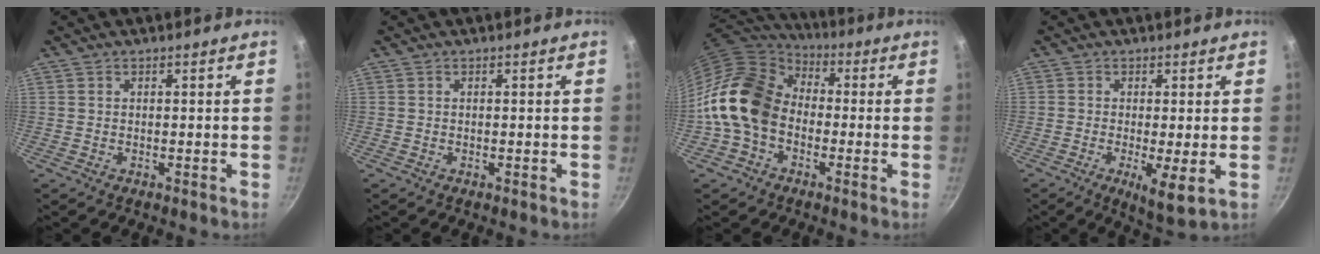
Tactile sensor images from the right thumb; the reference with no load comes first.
{"total": 0.0}
{"total": 16.2, "force": [-2.2, 12.1, 10.4], "torque": [-0.170, 0.044, -0.059]}
{"total": 6.1, "force": [-1.1, 1.3, 5.8], "torque": [-0.096, -0.014, -0.011]}